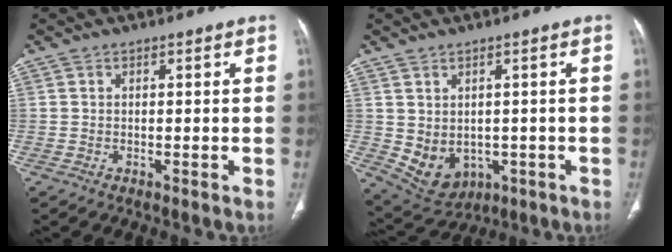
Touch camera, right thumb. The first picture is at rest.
{"total": 8.7, "force": [-1.5, 6.7, 5.3], "torque": [-0.073, 0.004, 0.004]}